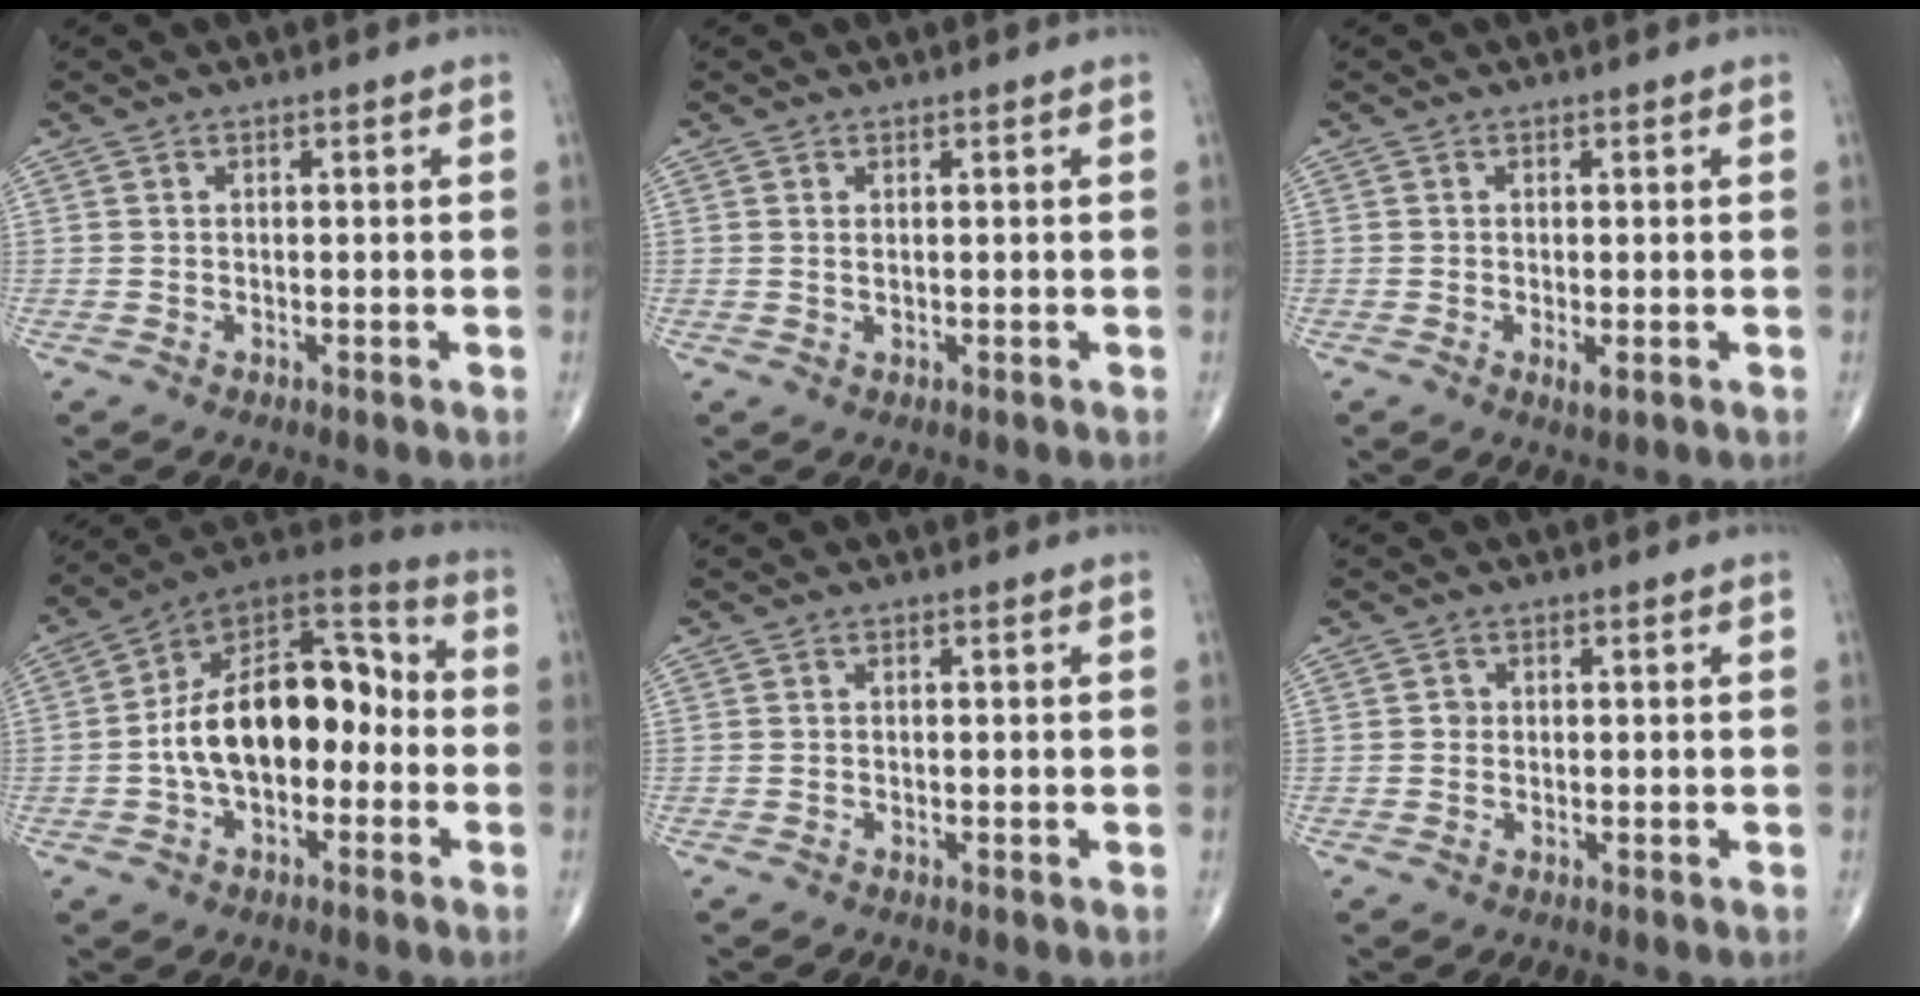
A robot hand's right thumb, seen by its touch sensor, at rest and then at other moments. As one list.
[{"total": 0.7, "force": [0.2, 0.3, 0.6], "torque": [-0.013, 0.000, 0.007]}, {"total": 1.8, "force": [-0.5, 0.6, 1.6], "torque": [-0.034, -0.007, -0.008]}, {"total": 19.0, "force": [-1.9, 11.1, 15.2], "torque": [-0.223, 0.050, -0.043]}, {"total": 0.0}, {"total": 0.8, "force": [0.0, 0.7, 0.2], "torque": [0.002, 0.003, -0.002]}]